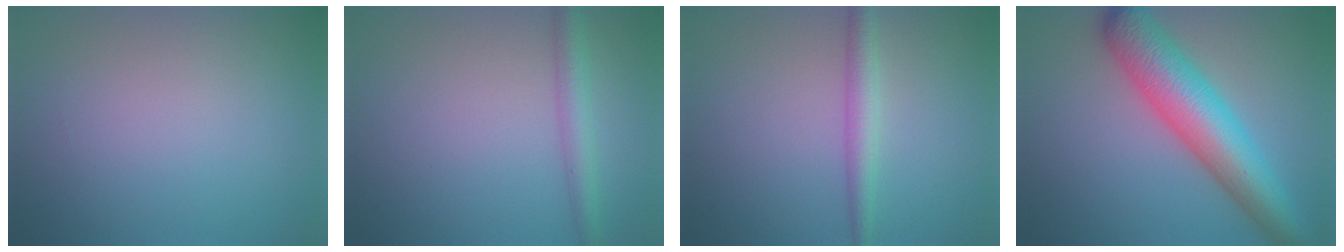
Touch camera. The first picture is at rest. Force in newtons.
{"total": 2.9, "press": 2.9, "slide": 0.1}
{"total": 2.5, "press": 2.5, "slide": 0.1}
{"total": 9.0, "press": 9.0, "slide": 0.1}